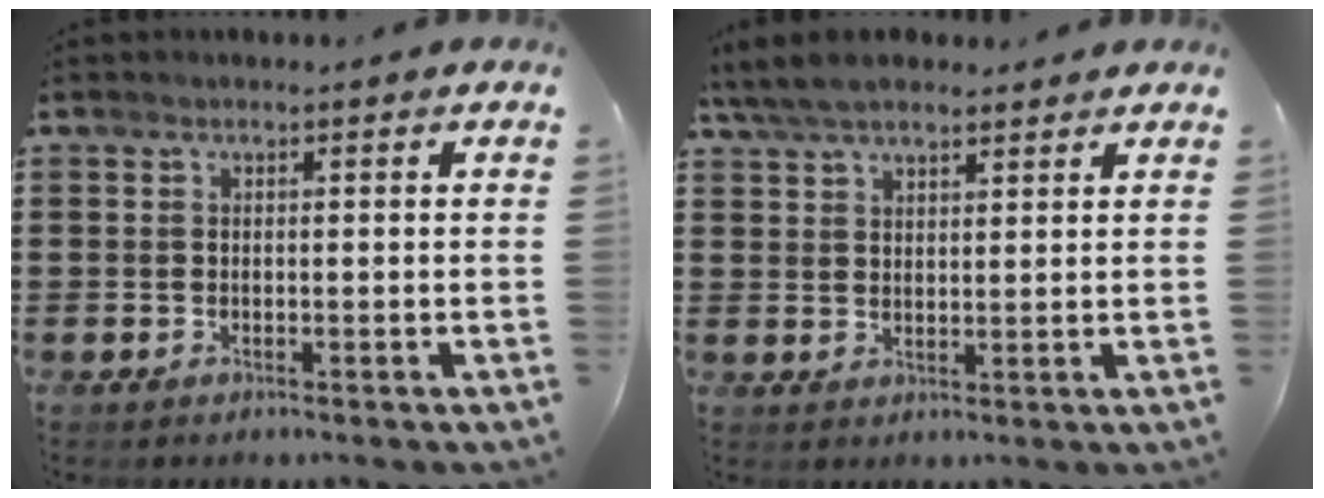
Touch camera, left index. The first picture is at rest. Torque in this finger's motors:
{"motor_torque": [2.14, 0.00, 0.18, -0.03]}